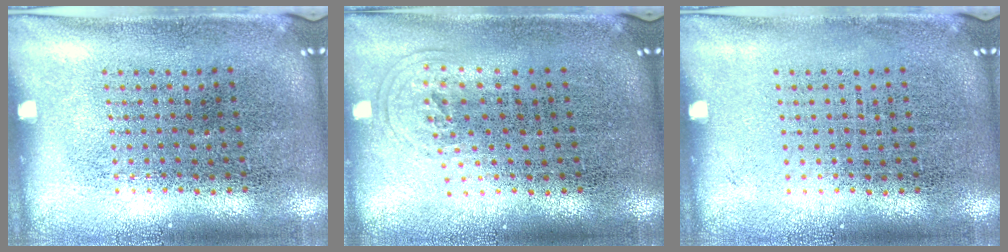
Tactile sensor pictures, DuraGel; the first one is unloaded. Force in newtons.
{"total": 0.9, "press": 0.6, "slide": 0.6}
{"total": 0.0}